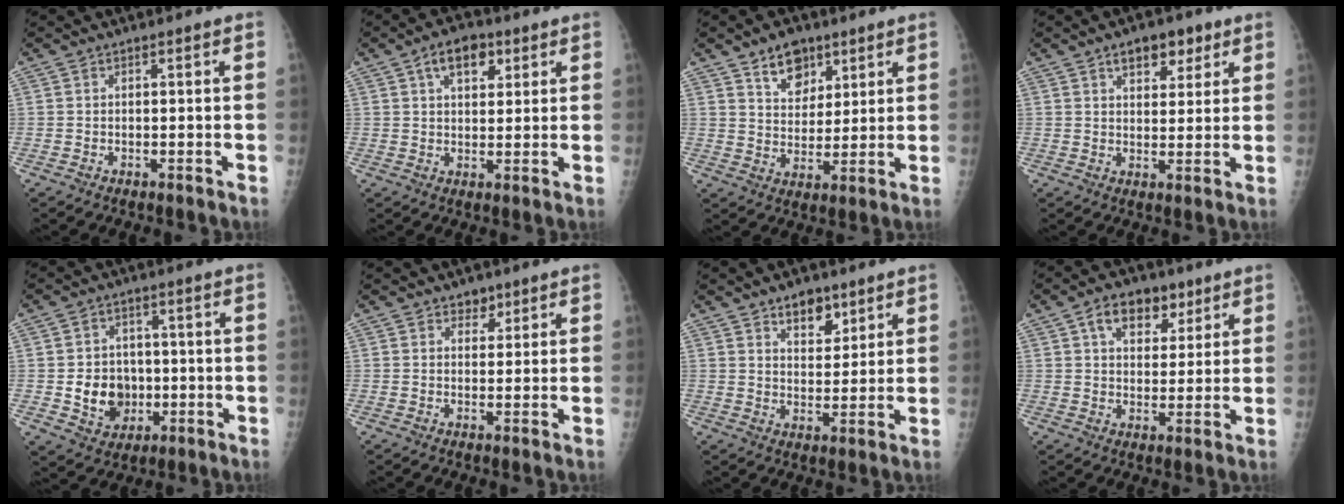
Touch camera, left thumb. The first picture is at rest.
{"total": 7.2, "force": [3.3, 4.2, 4.7], "torque": [-0.048, -0.004, 0.049]}
{"total": 8.2, "force": [5.1, 5.2, 3.7], "torque": [-0.029, -0.031, 0.090]}
{"total": 6.9, "force": [4.0, 3.9, 4.2], "torque": [-0.029, -0.016, 0.056]}
{"total": 8.9, "force": [-1.2, 7.6, 4.5], "torque": [-0.036, 0.005, -0.011]}
{"total": 2.5, "force": [1.7, 1.8, 0.7], "torque": [0.012, -0.009, 0.023]}
{"total": 6.5, "force": [4.2, 3.7, 3.4], "torque": [-0.022, -0.027, 0.070]}
{"total": 9.2, "force": [4.7, 5.9, 5.2], "torque": [-0.048, -0.014, 0.072]}